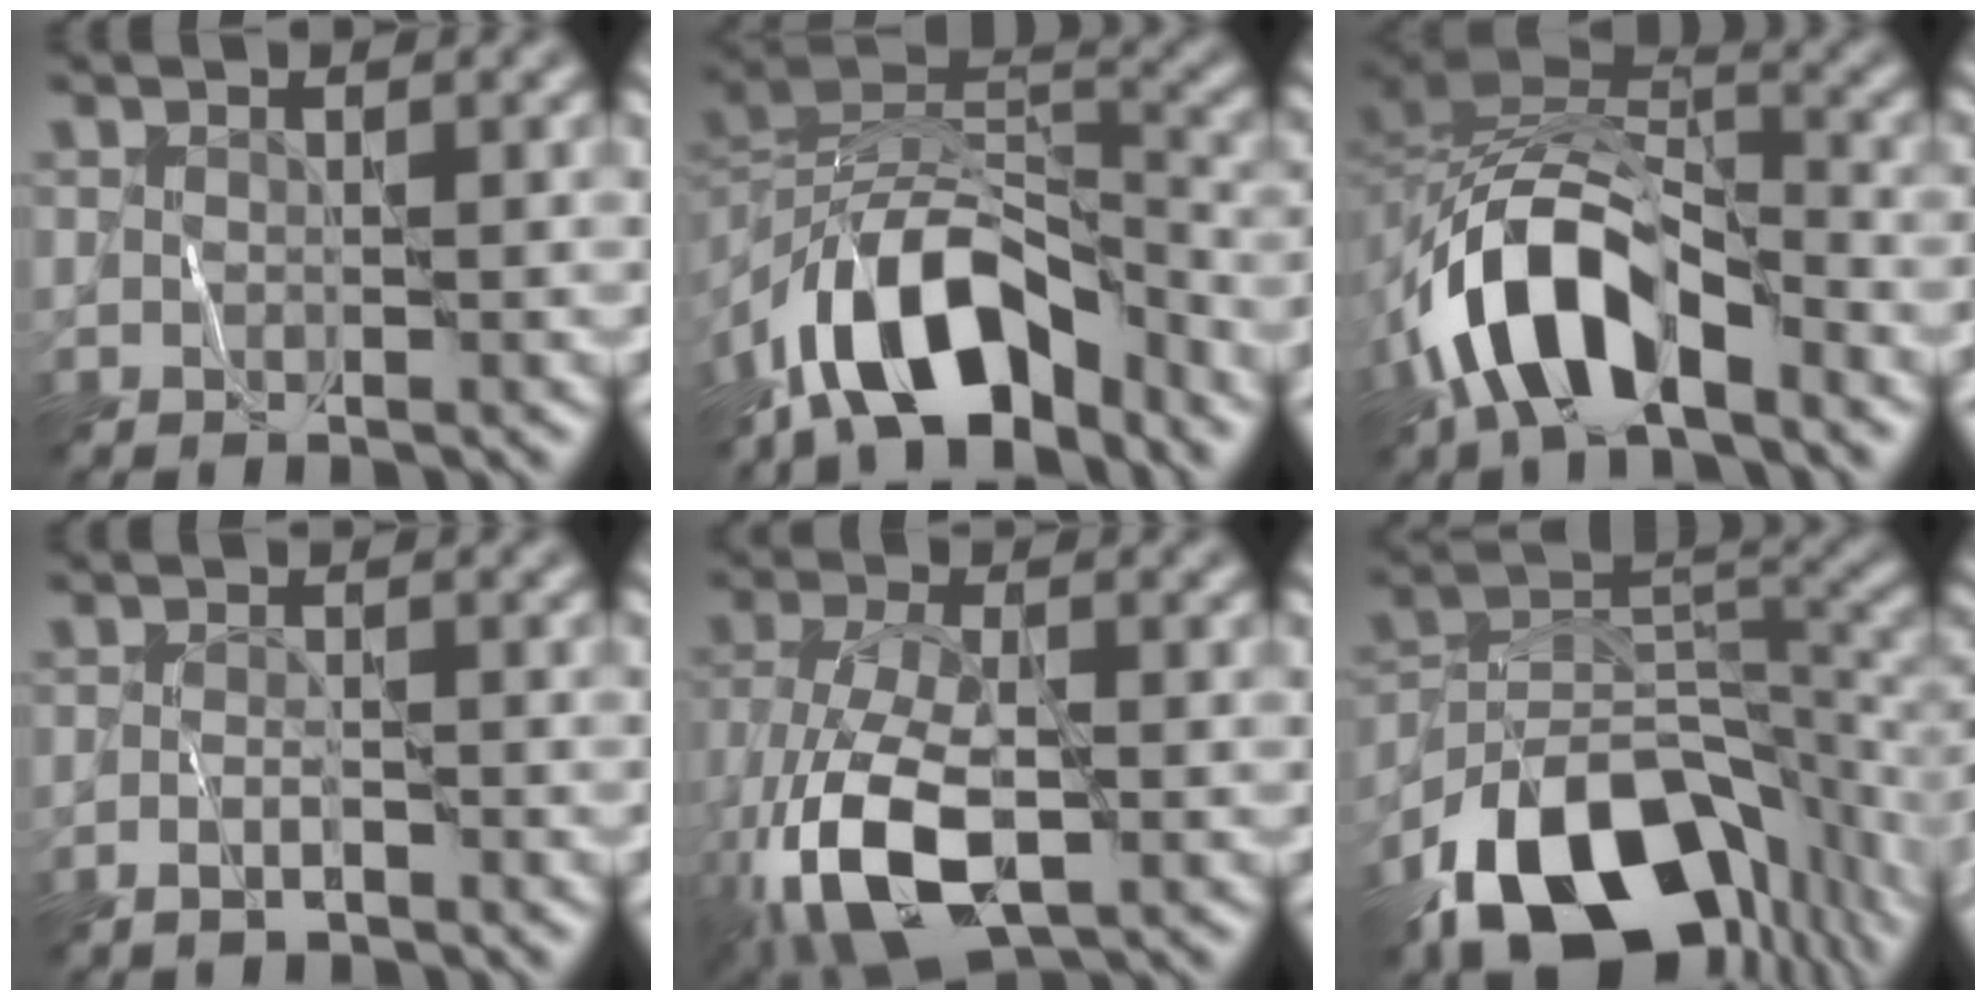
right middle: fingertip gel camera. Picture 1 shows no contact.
{"total": 11.4, "force": [-7.3, 4.7, 7.4], "torque": [-0.122, 0.014, -0.143]}
{"total": 10.5, "force": [-4.9, 5.4, 7.5], "torque": [-0.136, 0.001, -0.095]}
{"total": 1.3, "force": [-0.9, 0.2, 0.9], "torque": [-0.015, 0.004, -0.020]}
{"total": 10.4, "force": [-4.2, 4.7, 8.2], "torque": [-0.186, -0.016, -0.082]}
{"total": 14.8, "force": [-8.3, 8.3, 9.0], "torque": [-0.164, 0.001, -0.136]}